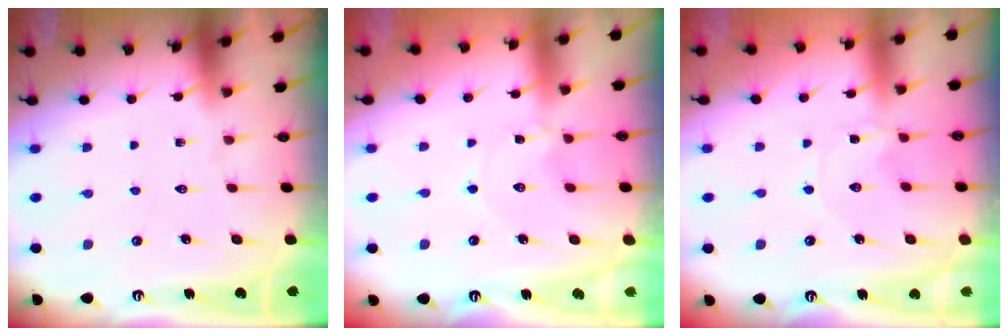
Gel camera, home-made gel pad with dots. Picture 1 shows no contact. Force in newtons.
{"total": 1.6, "press": 1.5, "slide": 0.2}
{"total": 0.6, "press": 0.6, "slide": 0.1}